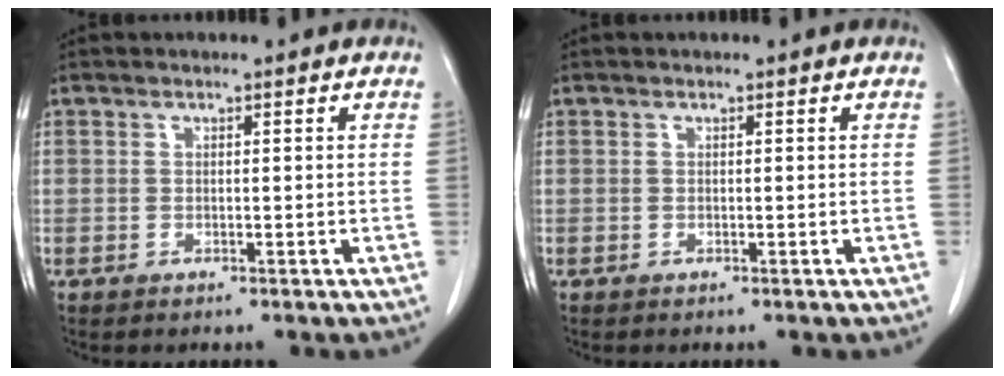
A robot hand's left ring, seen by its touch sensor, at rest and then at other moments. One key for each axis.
{"total": 0.0}